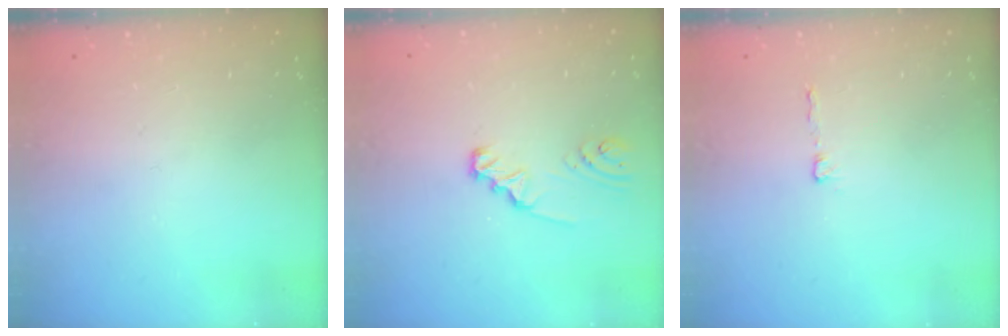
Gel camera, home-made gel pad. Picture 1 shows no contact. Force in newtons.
{"total": 2.5, "press": 2.5, "slide": 0.1}
{"total": 2.1, "press": 2.1, "slide": 0.2}